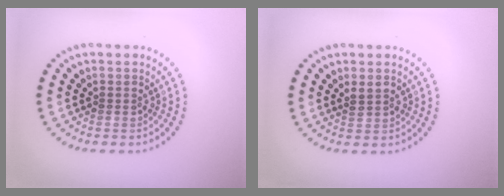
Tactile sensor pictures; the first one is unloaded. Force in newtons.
{"total": 1.4, "press": 1.3, "slide": 0.5}